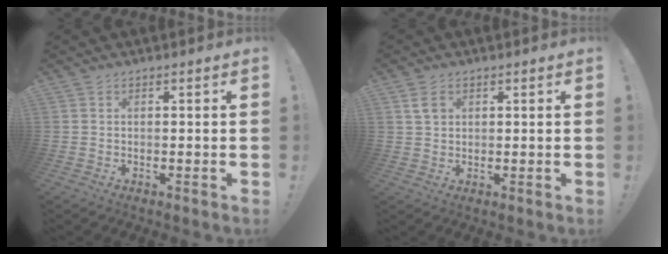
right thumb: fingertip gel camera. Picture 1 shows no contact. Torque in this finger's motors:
{"motor_torque": [-0.26, 0.17, -0.09, -0.13, -0.06]}